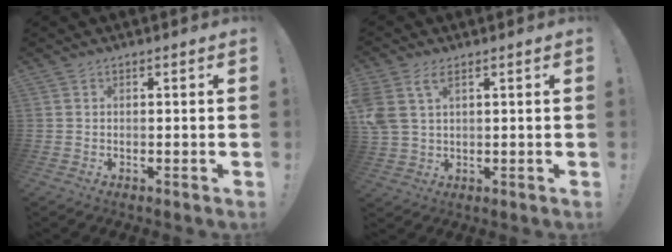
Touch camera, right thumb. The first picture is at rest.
{"total": 6.6, "force": [3.2, 4.0, 4.2], "torque": [-0.085, -0.007, 0.066]}